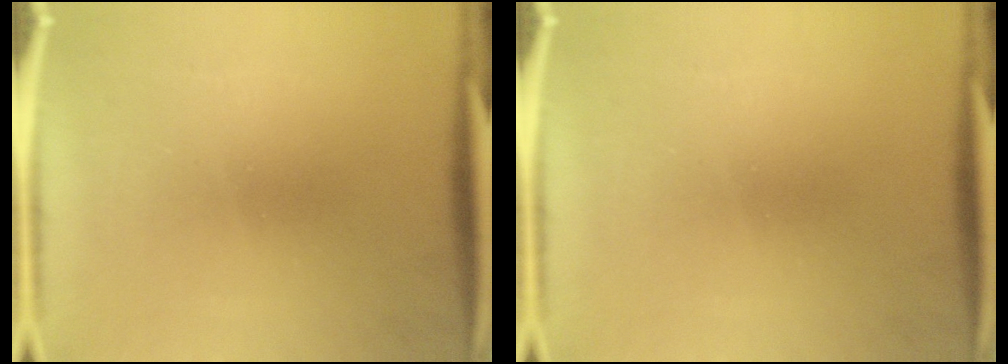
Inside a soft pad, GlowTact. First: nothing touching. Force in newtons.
{"total": 0.0}